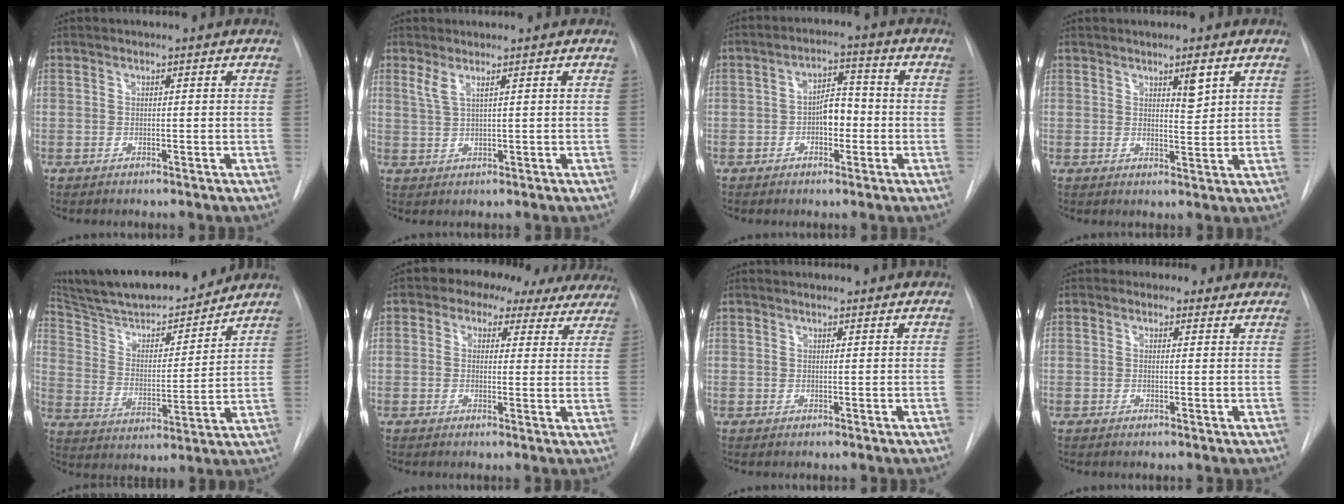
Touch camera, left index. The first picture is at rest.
{"total": 2.0, "force": [1.3, 0.0, 1.6], "torque": [-0.046, 0.002, 0.030]}
{"total": 5.0, "force": [-1.1, 2.6, 4.1], "torque": [-0.065, 0.015, -0.020]}
{"total": 2.9, "force": [1.7, 0.4, 2.3], "torque": [-0.038, -0.009, 0.028]}
{"total": 21.0, "force": [18.9, 3.6, 8.5], "torque": [-0.144, 0.006, 0.299]}
{"total": 13.5, "force": [10.1, 7.1, 5.2], "torque": [-0.062, 0.040, 0.105]}
{"total": 2.5, "force": [2.5, 0.4, 0.3], "torque": [-0.010, 0.016, 0.030]}
{"total": 2.9, "force": [2.1, 2.0, 0.3], "torque": [0.000, 0.010, 0.020]}